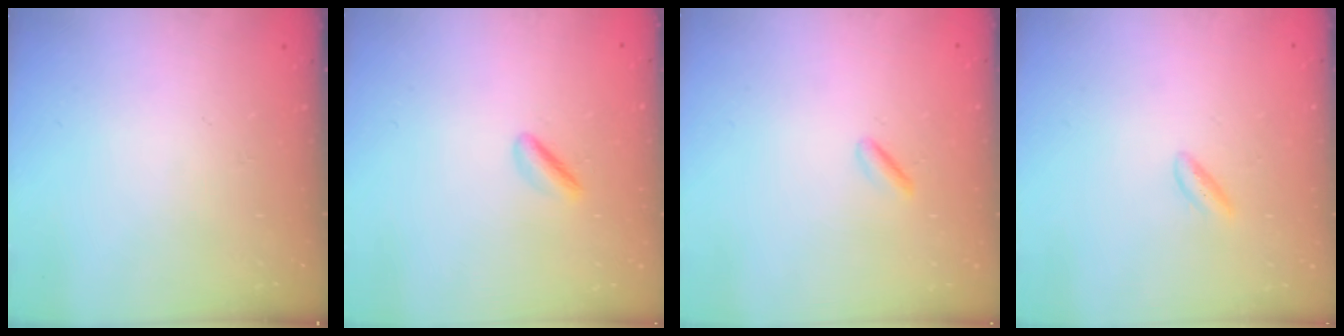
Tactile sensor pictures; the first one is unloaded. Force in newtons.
{"total": 1.4, "press": 1.2, "slide": 0.7}
{"total": 1.1, "press": 0.9, "slide": 0.7}
{"total": 2.3, "press": 2.0, "slide": 1.0}